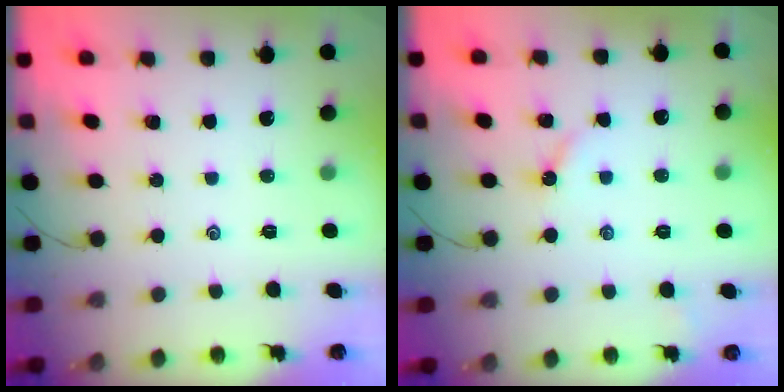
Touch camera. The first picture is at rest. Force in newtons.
{"total": 2.6, "press": 2.6, "slide": 0.3}